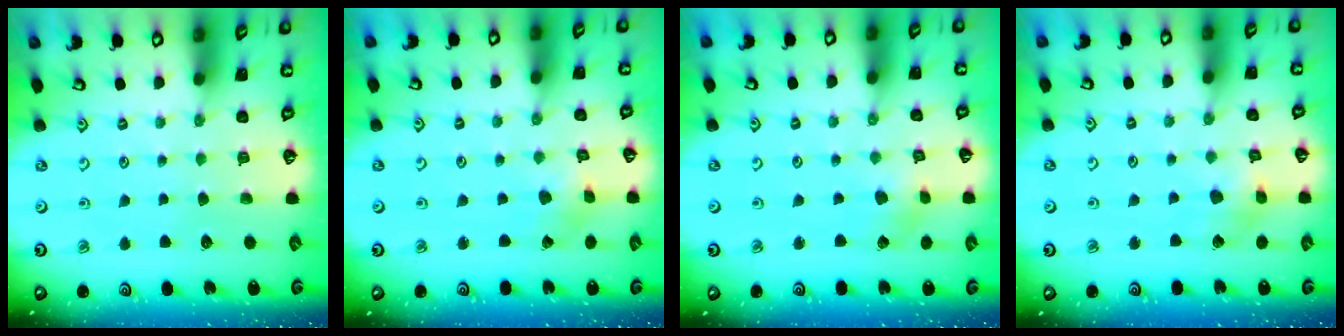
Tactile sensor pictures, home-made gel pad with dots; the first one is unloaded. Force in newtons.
{"total": 1.6, "press": 1.6, "slide": 0.0}
{"total": 1.9, "press": 1.9, "slide": 0.3}
{"total": 6.4, "press": 6.4, "slide": 0.7}